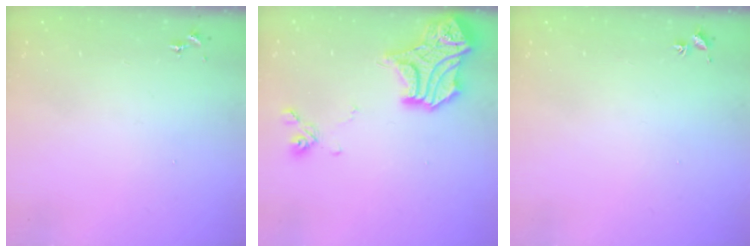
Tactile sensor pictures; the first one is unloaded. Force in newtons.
{"total": 17.9, "press": 17.9, "slide": 0.7}
{"total": 1.8, "press": 1.8, "slide": 0.2}